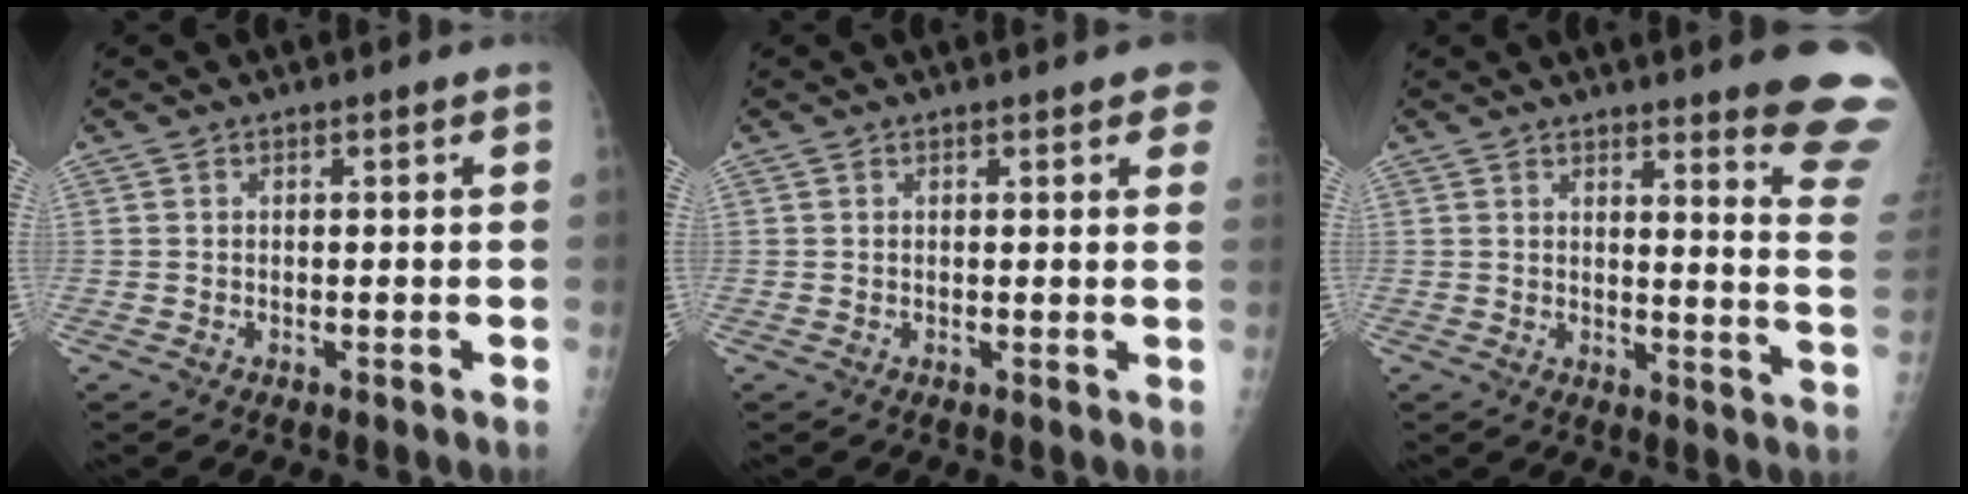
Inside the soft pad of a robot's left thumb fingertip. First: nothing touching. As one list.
[{"total": 5.0, "force": [3.1, 1.4, 3.6], "torque": [-0.025, 0.001, 0.032]}, {"total": 13.0, "force": [10.9, 0.2, 7.2], "torque": [-0.067, -0.110, 0.114]}]